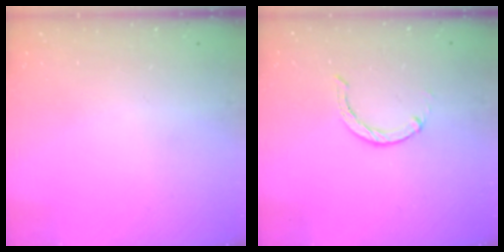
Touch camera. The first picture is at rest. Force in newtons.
{"total": 0.0}